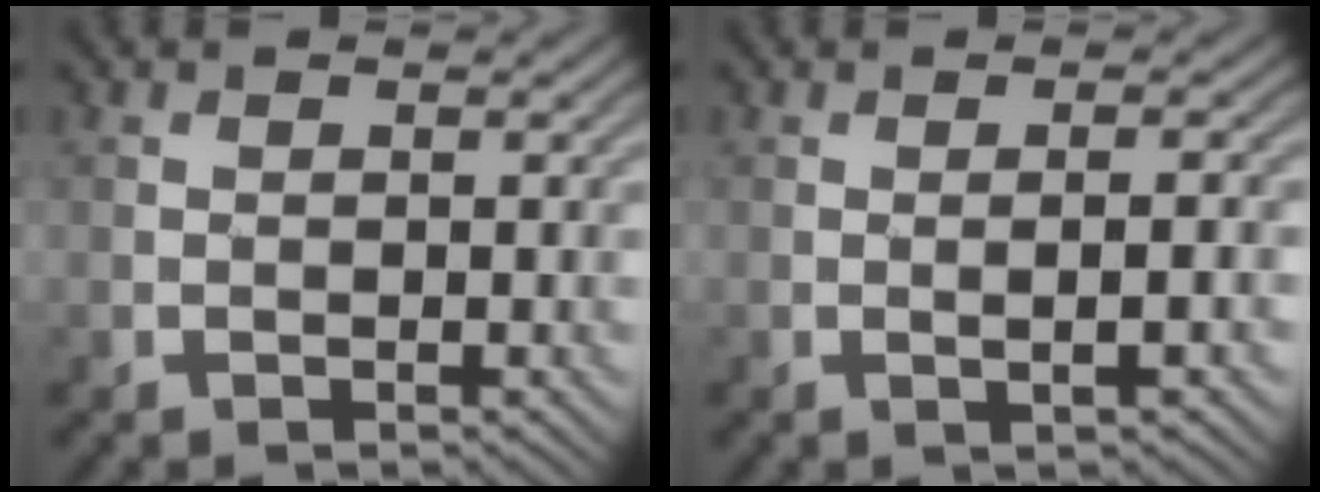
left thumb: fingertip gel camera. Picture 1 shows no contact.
{"total": 2.1, "force": [-0.1, 0.4, 2.0], "torque": [-0.036, 0.003, -0.006]}